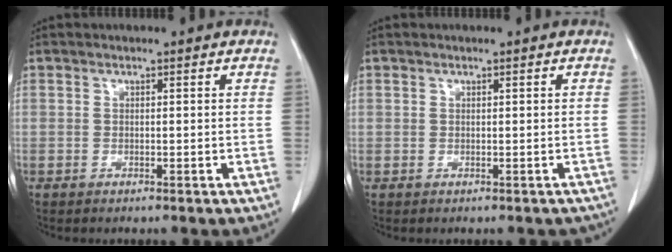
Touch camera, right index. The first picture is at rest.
{"total": 1.3, "force": [-0.5, 1.2, 0.1], "torque": [0.006, 0.012, -0.003]}